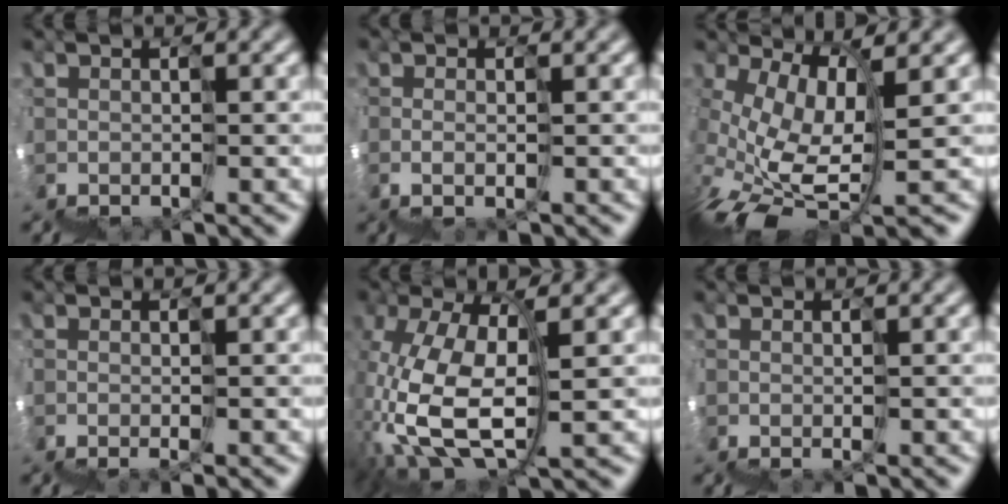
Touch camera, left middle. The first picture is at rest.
{"total": 1.5, "force": [0.0, 0.5, 1.4], "torque": [-0.008, 0.001, 0.004]}
{"total": 2.7, "force": [-0.4, 0.3, 2.6], "torque": [-0.075, 0.004, -0.006]}
{"total": 2.3, "force": [-0.9, 0.6, 2.0], "torque": [-0.017, -0.009, -0.011]}
{"total": 7.6, "force": [-1.3, 3.8, 6.5], "torque": [-0.178, 0.005, -0.020]}
{"total": 1.6, "force": [-0.3, 0.7, 1.4], "torque": [-0.016, -0.004, -0.003]}